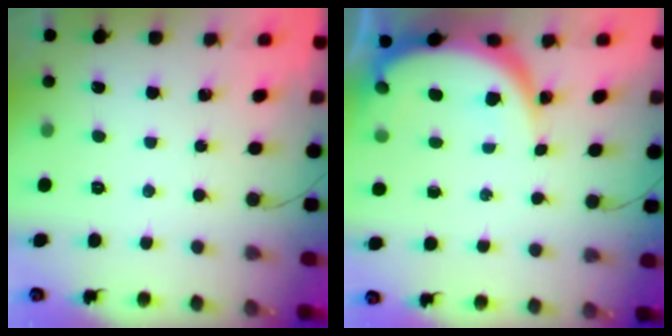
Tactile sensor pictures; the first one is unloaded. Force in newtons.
{"total": 9.6, "press": 9.6, "slide": 1.0}